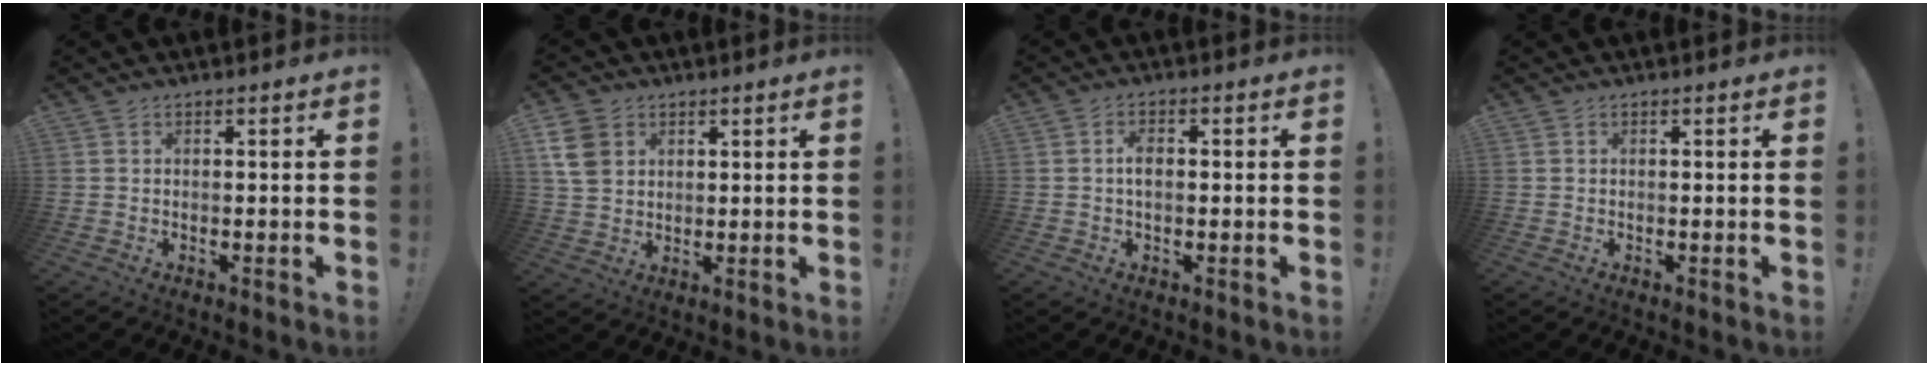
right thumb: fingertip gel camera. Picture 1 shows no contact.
{"total": 10.3, "force": [3.9, 8.5, 4.4], "torque": [-0.084, -0.010, 0.082]}
{"total": 3.4, "force": [0.2, 1.9, 2.8], "torque": [-0.038, 0.001, 0.000]}
{"total": 0.5, "force": [0.0, -0.2, 0.5], "torque": [-0.002, -0.004, -0.002]}